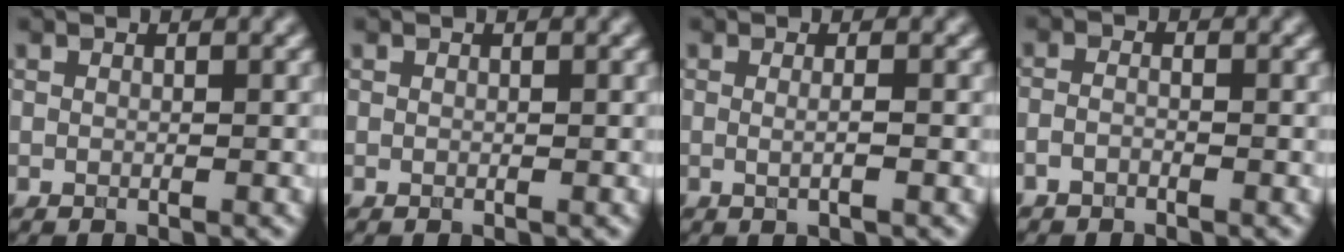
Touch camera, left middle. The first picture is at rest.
{"total": 0.0}
{"total": 1.8, "force": [0.0, 0.6, 1.7], "torque": [-0.018, -0.013, -0.009]}
{"total": 1.2, "force": [-0.9, 0.4, 0.6], "torque": [-0.015, 0.001, -0.021]}